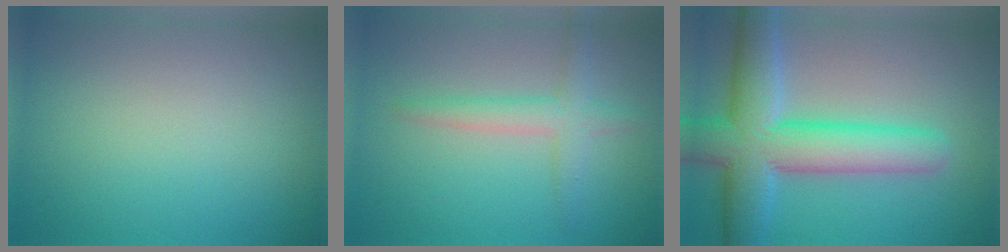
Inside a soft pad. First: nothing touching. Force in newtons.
{"total": 2.9, "press": 2.9, "slide": 0.2}
{"total": 9.3, "press": 9.3, "slide": 0.4}